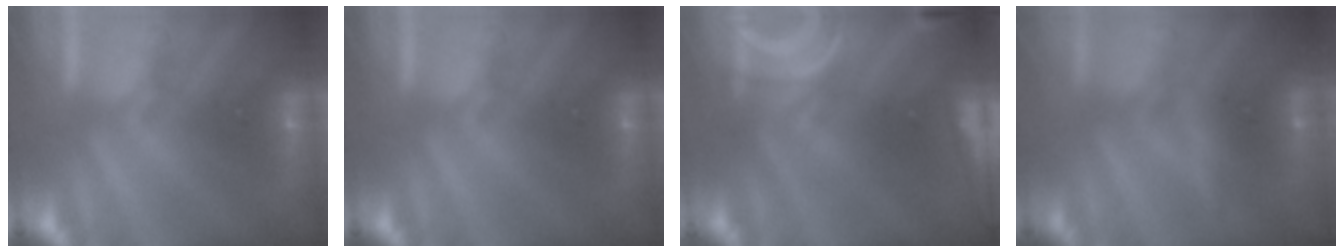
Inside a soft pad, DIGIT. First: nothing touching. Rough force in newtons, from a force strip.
{"total": 0.0}
{"total": 9.0}
{"total": 2.4}